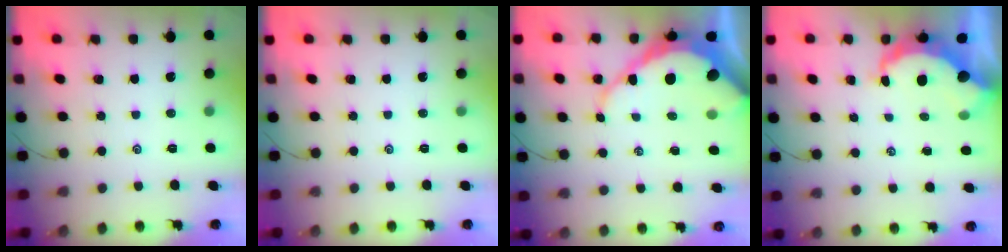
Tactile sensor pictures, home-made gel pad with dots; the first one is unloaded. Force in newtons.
{"total": 0.0}
{"total": 14.1, "press": 14.0, "slide": 1.2}
{"total": 7.9, "press": 7.8, "slide": 1.0}